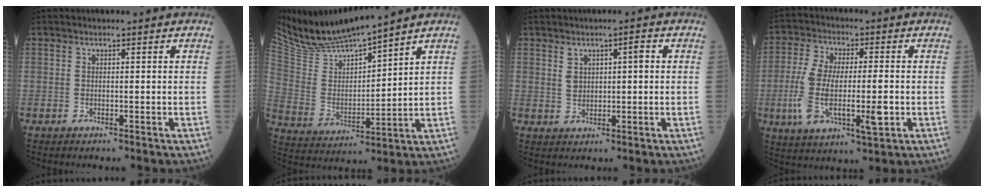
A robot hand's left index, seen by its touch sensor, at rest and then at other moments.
{"total": 12.9, "force": [12.1, -0.4, 4.5], "torque": [-0.102, 0.001, 0.245]}
{"total": 3.4, "force": [1.0, 1.6, 2.8], "torque": [-0.052, 0.011, 0.021]}
{"total": 12.8, "force": [-2.5, 4.4, 11.8], "torque": [-0.239, -0.007, -0.039]}